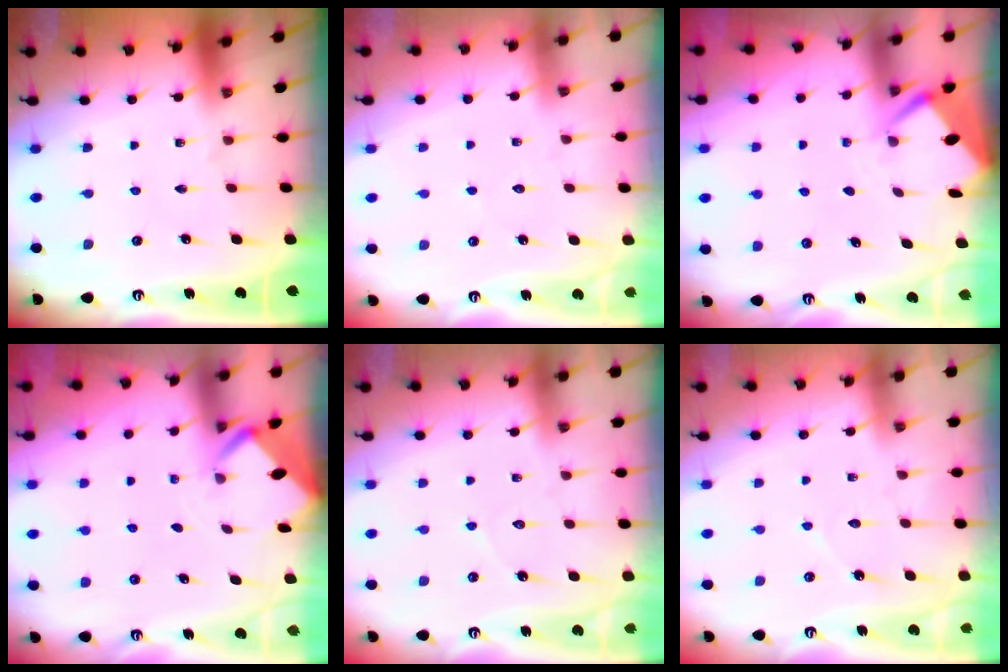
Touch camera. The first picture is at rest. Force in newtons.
{"total": 3.8, "press": 3.8, "slide": 0.4}
{"total": 2.6, "press": 2.6, "slide": 0.4}
{"total": 2.3, "press": 2.3, "slide": 0.2}
{"total": 4.3, "press": 4.3, "slide": 0.3}
{"total": 4.1, "press": 4.1, "slide": 0.3}